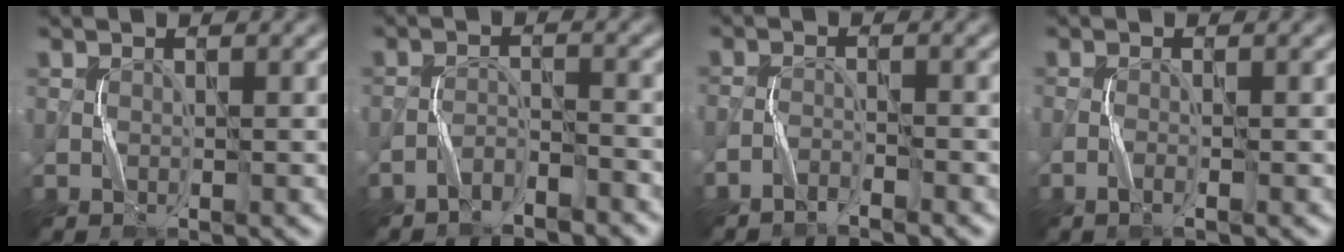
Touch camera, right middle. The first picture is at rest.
{"total": 2.3, "force": [-2.2, 0.2, 0.5], "torque": [-0.010, 0.008, -0.043]}
{"total": 1.6, "force": [-1.5, -0.3, 0.3], "torque": [-0.010, 0.005, -0.031]}
{"total": 0.9, "force": [-0.6, -0.3, 0.5], "torque": [-0.018, 0.001, -0.013]}